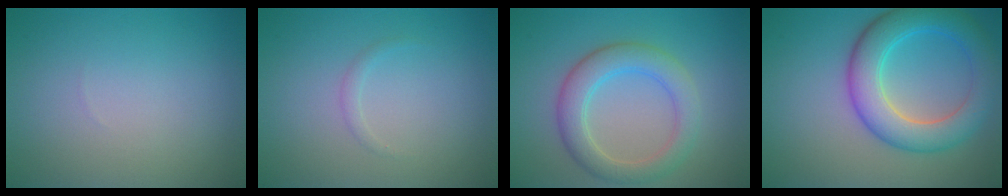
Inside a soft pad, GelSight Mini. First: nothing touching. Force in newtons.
{"total": 0.7, "press": 0.7, "slide": 0.0}
{"total": 4.5, "press": 4.5, "slide": 0.1}
{"total": 6.7, "press": 6.7, "slide": 0.3}